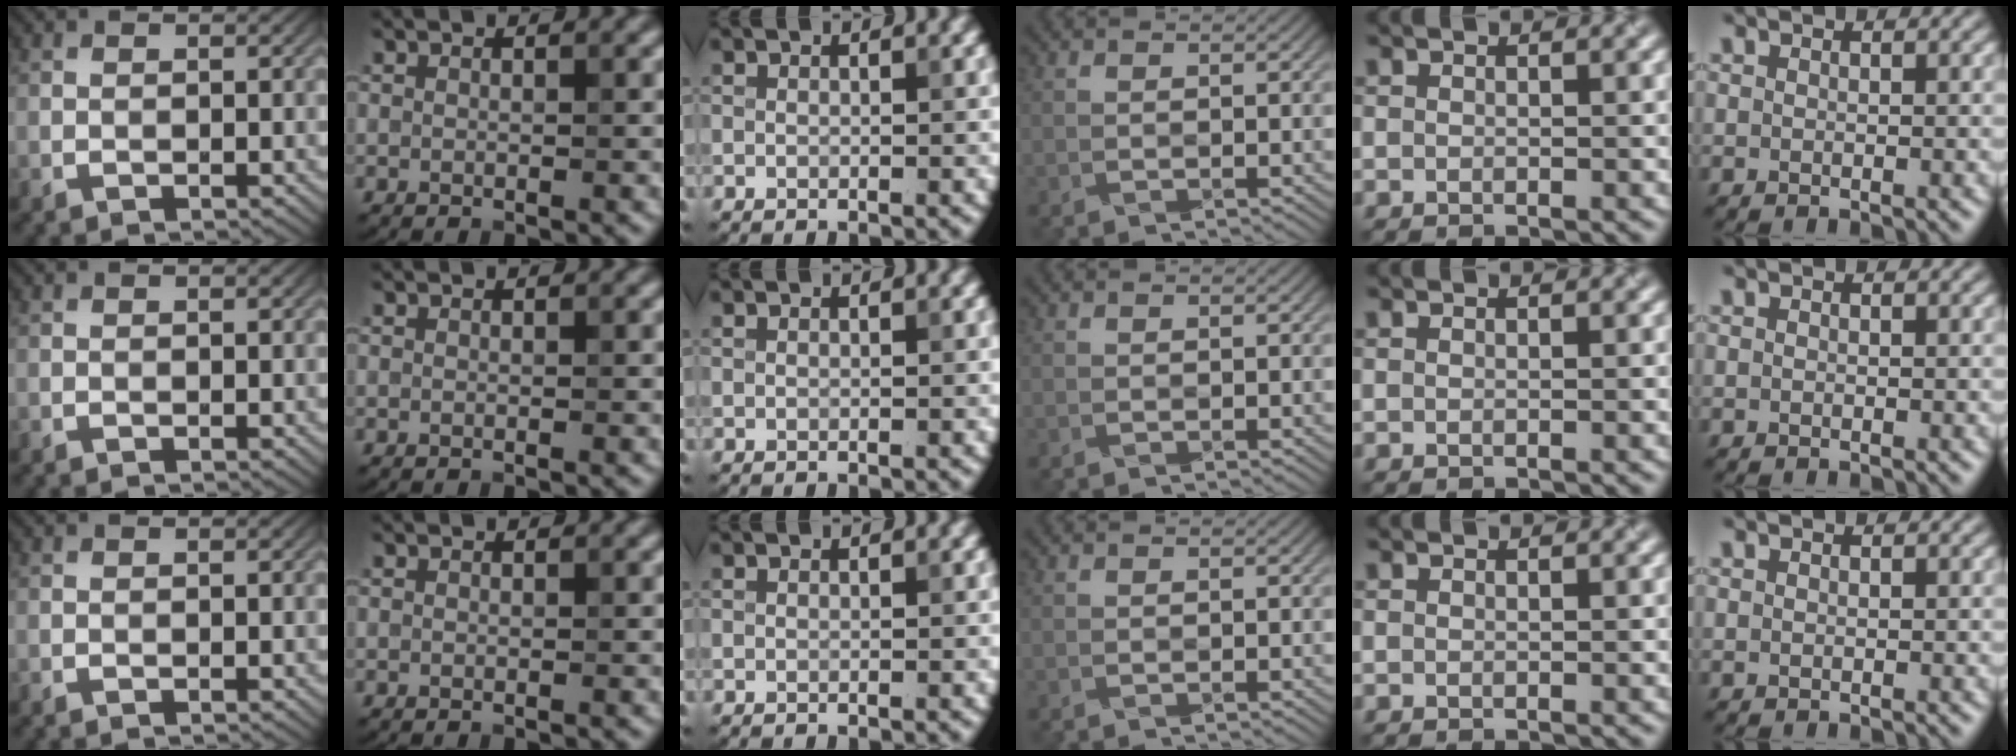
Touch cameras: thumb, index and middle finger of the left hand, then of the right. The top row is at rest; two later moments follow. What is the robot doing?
{"motion": "wrap", "object": "cellophane"}